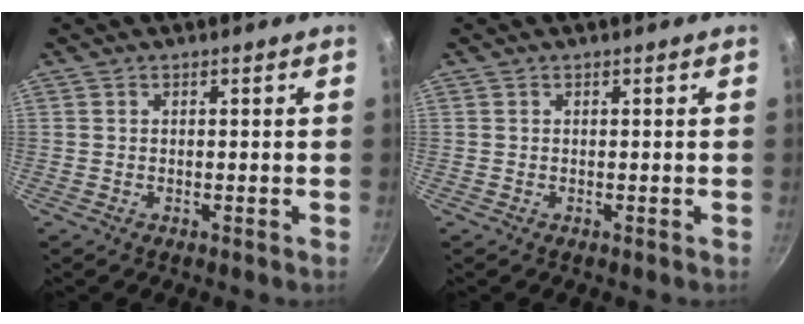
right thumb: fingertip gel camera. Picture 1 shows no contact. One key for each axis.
{"total": 0.0}